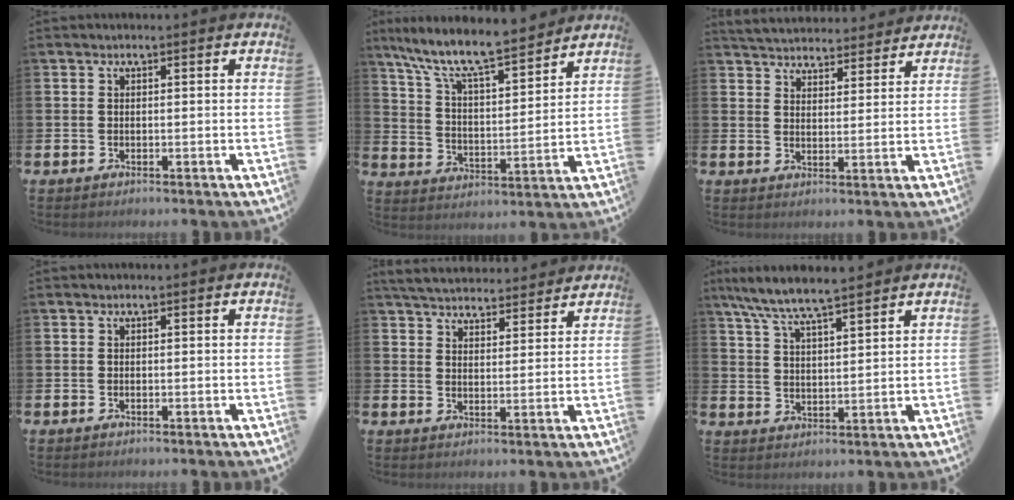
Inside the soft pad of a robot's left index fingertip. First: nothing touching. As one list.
[{"total": 9.6, "force": [8.8, 1.1, 3.6], "torque": [-0.099, -0.068, 0.148]}, {"total": 4.6, "force": [4.5, 0.9, -0.4], "torque": [-0.010, -0.033, 0.080]}, {"total": 0.0}, {"total": 5.1, "force": [5.0, 0.9, 0.3], "torque": [-0.024, -0.033, 0.089]}, {"total": 6.7, "force": [6.3, 0.1, 2.2], "torque": [-0.063, -0.030, 0.112]}]